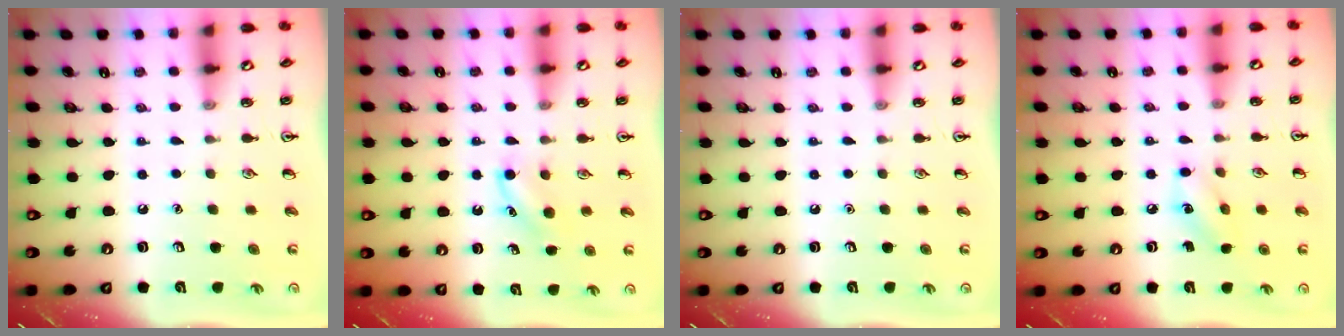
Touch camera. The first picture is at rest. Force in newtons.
{"total": 4.3, "press": 4.1, "slide": 1.3}
{"total": 0.0}
{"total": 5.6, "press": 5.5, "slide": 1.3}